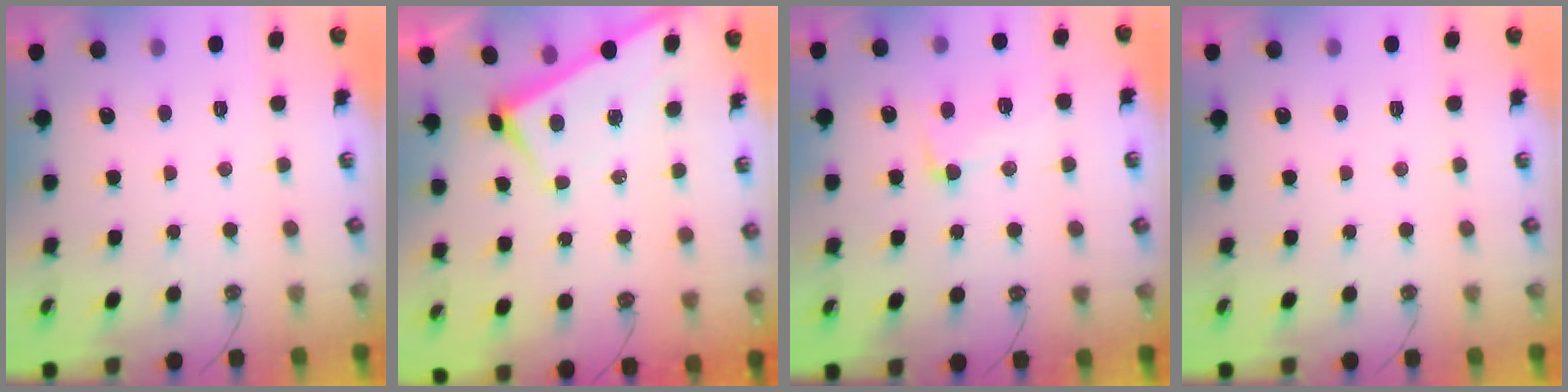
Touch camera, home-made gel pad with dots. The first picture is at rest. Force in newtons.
{"total": 2.9, "press": 2.9, "slide": 0.1}
{"total": 3.1, "press": 2.6, "slide": 1.8}
{"total": 0.0}